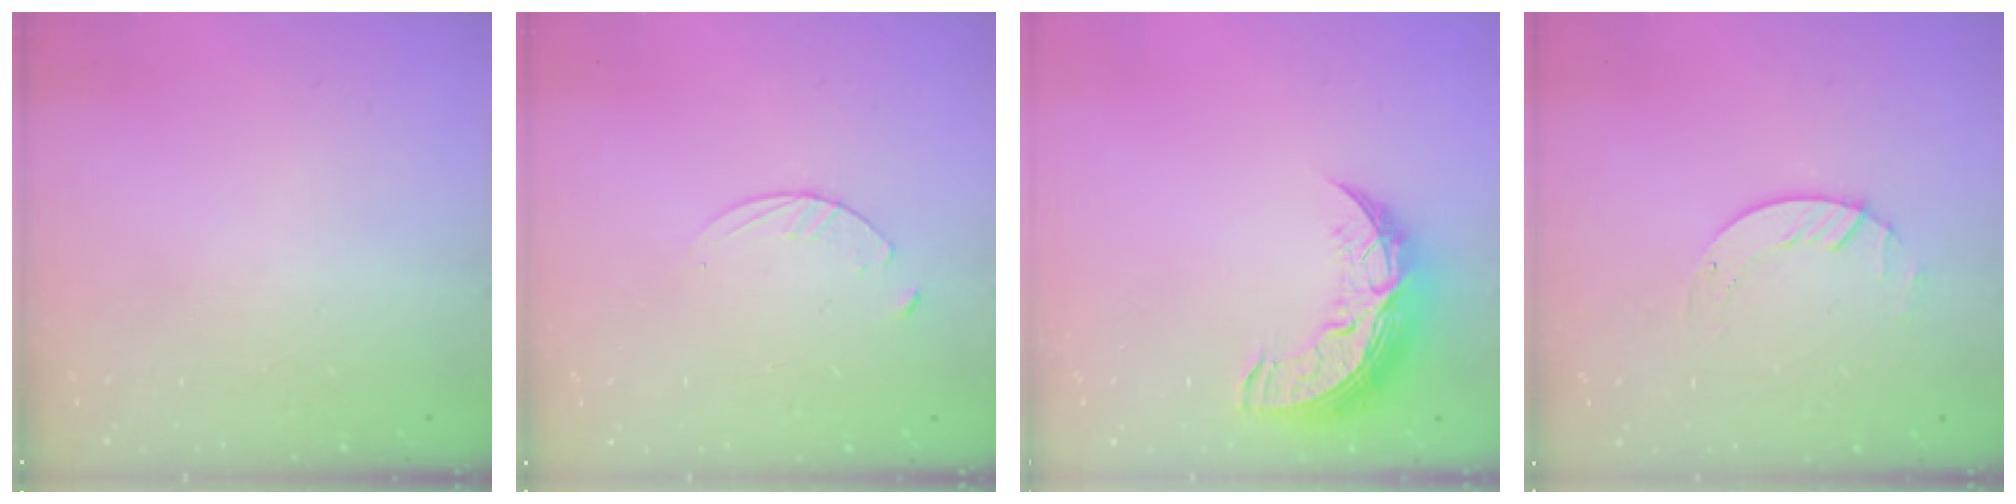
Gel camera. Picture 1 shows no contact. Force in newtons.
{"total": 3.1, "press": 3.1, "slide": 0.3}
{"total": 11.5, "press": 11.4, "slide": 0.7}
{"total": 2.7, "press": 2.7, "slide": 0.3}